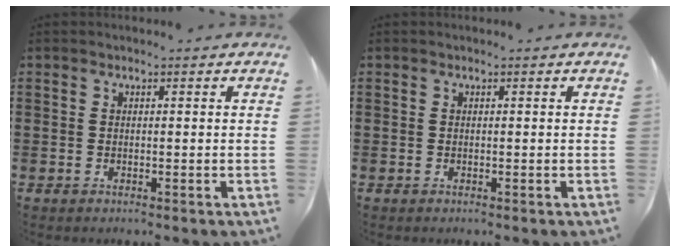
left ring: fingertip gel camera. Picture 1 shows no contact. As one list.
[{"total": 0.0}]